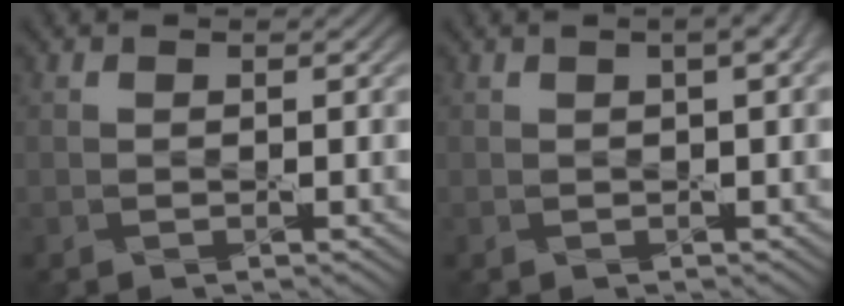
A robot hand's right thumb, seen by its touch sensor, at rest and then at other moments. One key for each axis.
{"total": 3.1, "fx": 1.1, "fy": 1.1, "fz": 2.7, "tx": -0.032, "ty": 0.008, "tz": 0.007}